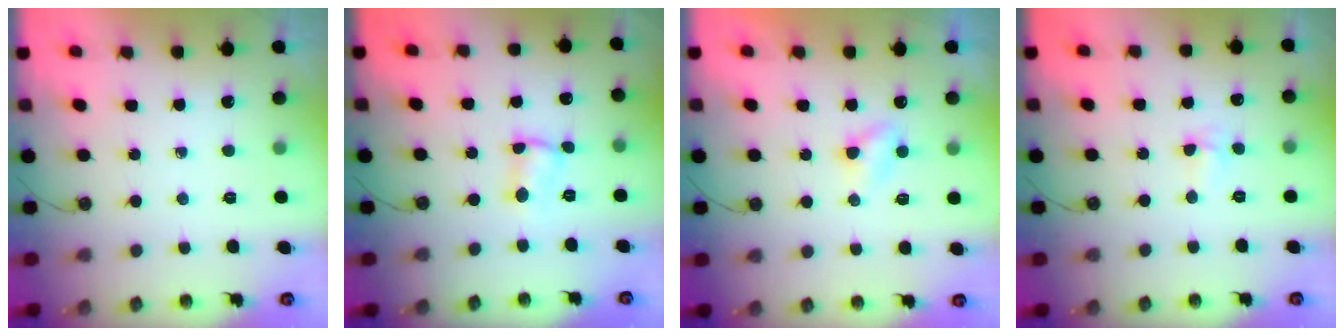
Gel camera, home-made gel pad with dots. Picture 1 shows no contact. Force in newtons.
{"total": 2.6, "press": 2.6, "slide": 0.5}
{"total": 4.8, "press": 4.7, "slide": 0.5}
{"total": 3.4, "press": 3.4, "slide": 0.5}